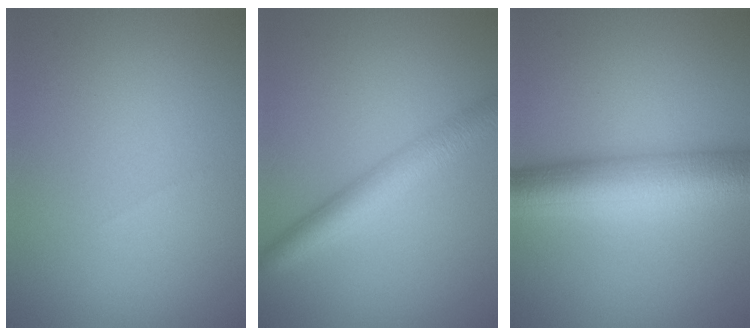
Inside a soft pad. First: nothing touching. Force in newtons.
{"total": 4.6, "press": 4.6, "slide": 0.2}
{"total": 8.3, "press": 8.2, "slide": 0.2}